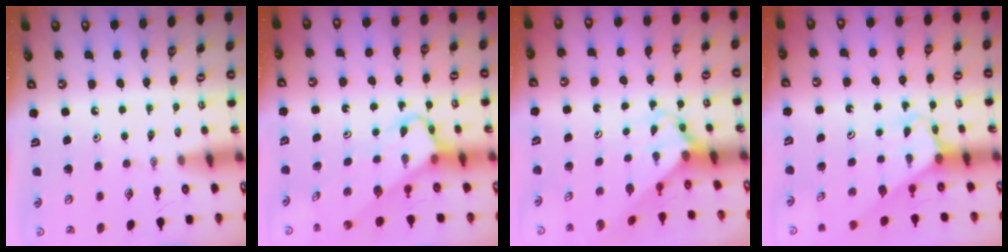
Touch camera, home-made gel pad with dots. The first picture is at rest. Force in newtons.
{"total": 3.8, "press": 3.8, "slide": 0.2}
{"total": 3.4, "press": 3.4, "slide": 0.3}
{"total": 3.1, "press": 3.1, "slide": 0.2}